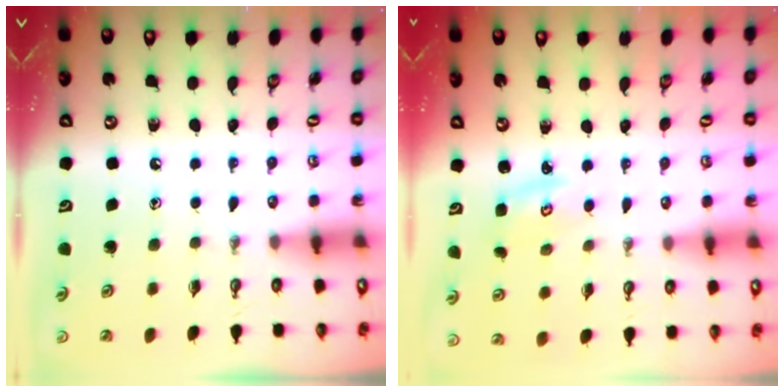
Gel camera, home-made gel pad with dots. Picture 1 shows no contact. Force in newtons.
{"total": 2.9, "press": 2.9, "slide": 0.3}